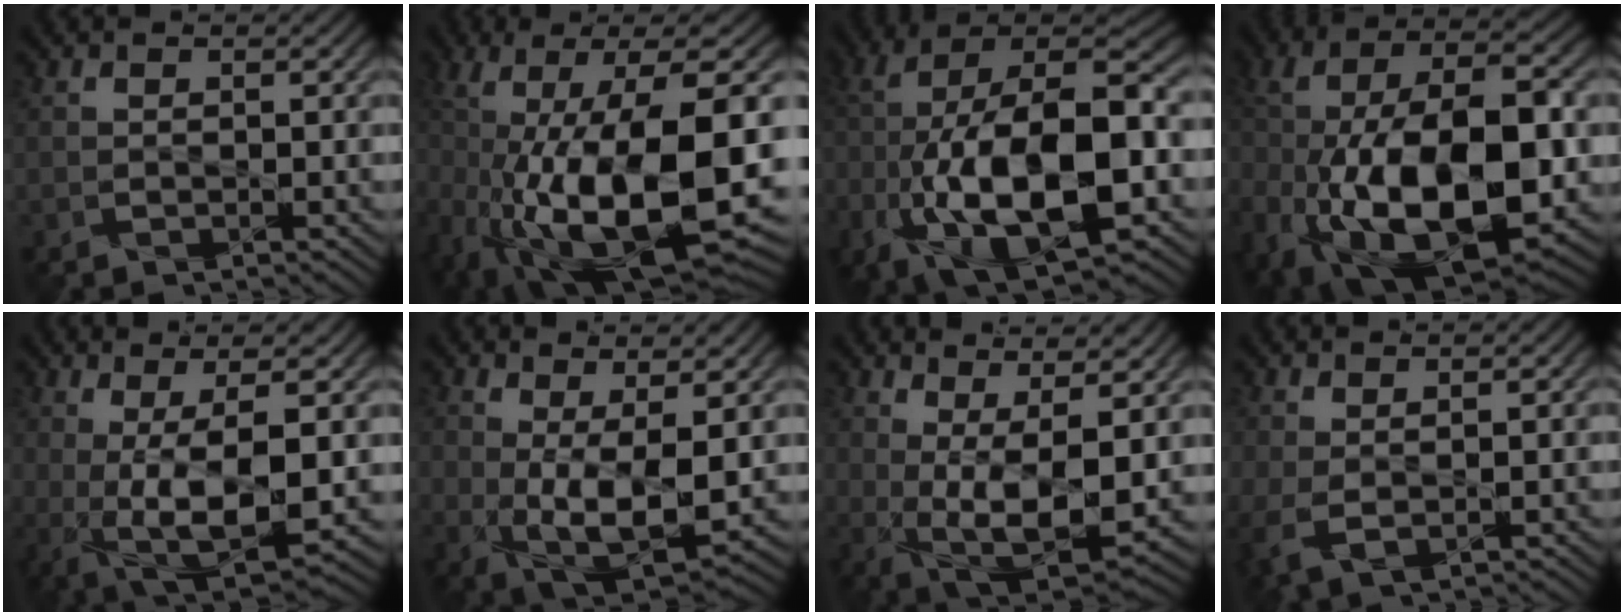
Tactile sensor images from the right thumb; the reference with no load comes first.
{"total": 18.5, "force": [-3.6, 6.5, 16.9], "torque": [-0.309, -0.015, -0.051]}
{"total": 19.1, "force": [-5.6, 8.3, 16.3], "torque": [-0.313, -0.013, -0.098]}
{"total": 18.6, "force": [-4.2, 9.6, 15.3], "torque": [-0.293, -0.029, -0.059]}
{"total": 10.1, "force": [-0.2, 3.3, 9.6], "torque": [-0.181, -0.004, 0.002]}
{"total": 8.8, "force": [0.2, 3.9, 7.8], "torque": [-0.160, -0.011, 0.011]}
{"total": 10.9, "force": [1.7, 4.3, 9.9], "torque": [-0.190, -0.006, 0.038]}
{"total": 3.2, "force": [0.2, 1.6, 2.8], "torque": [-0.079, -0.004, 0.003]}